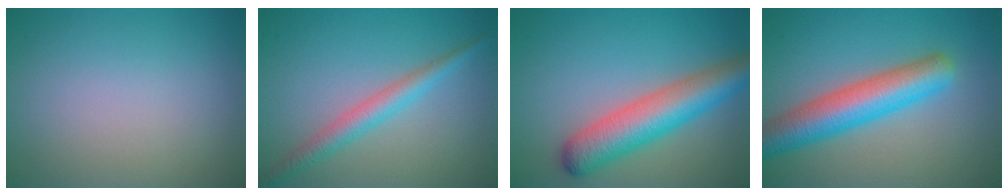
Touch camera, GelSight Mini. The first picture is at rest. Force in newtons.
{"total": 2.9, "press": 2.9, "slide": 0.1}
{"total": 7.0, "press": 7.0, "slide": 0.2}
{"total": 6.9, "press": 6.9, "slide": 0.2}